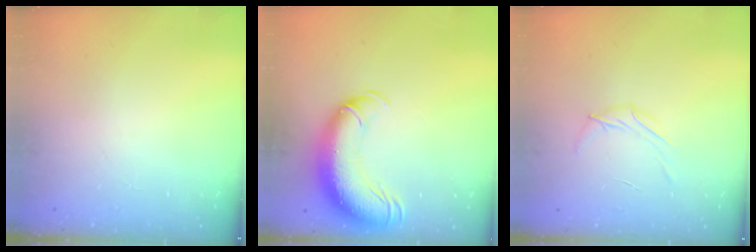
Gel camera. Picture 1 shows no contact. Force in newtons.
{"total": 16.3, "press": 15.9, "slide": 3.9}
{"total": 5.2, "press": 5.0, "slide": 1.3}